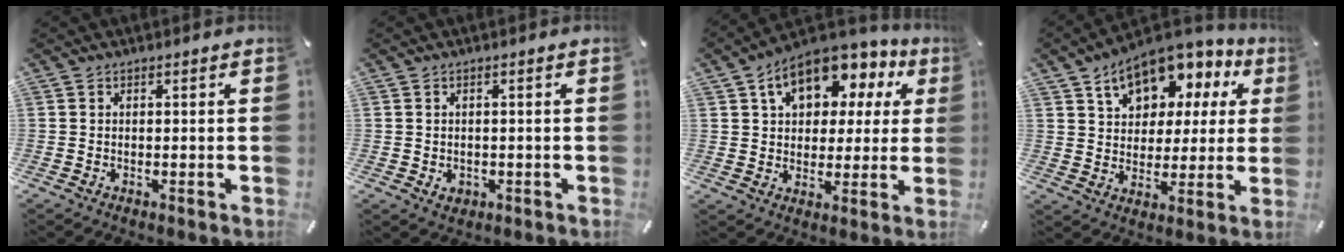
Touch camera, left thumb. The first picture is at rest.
{"total": 1.9, "force": [-0.4, 1.7, 0.9], "torque": [-0.018, 0.004, -0.009]}
{"total": 13.0, "force": [6.9, 8.7, 6.7], "torque": [-0.111, -0.038, 0.124]}
{"total": 13.0, "force": [7.7, 8.7, 5.8], "torque": [-0.099, -0.047, 0.143]}